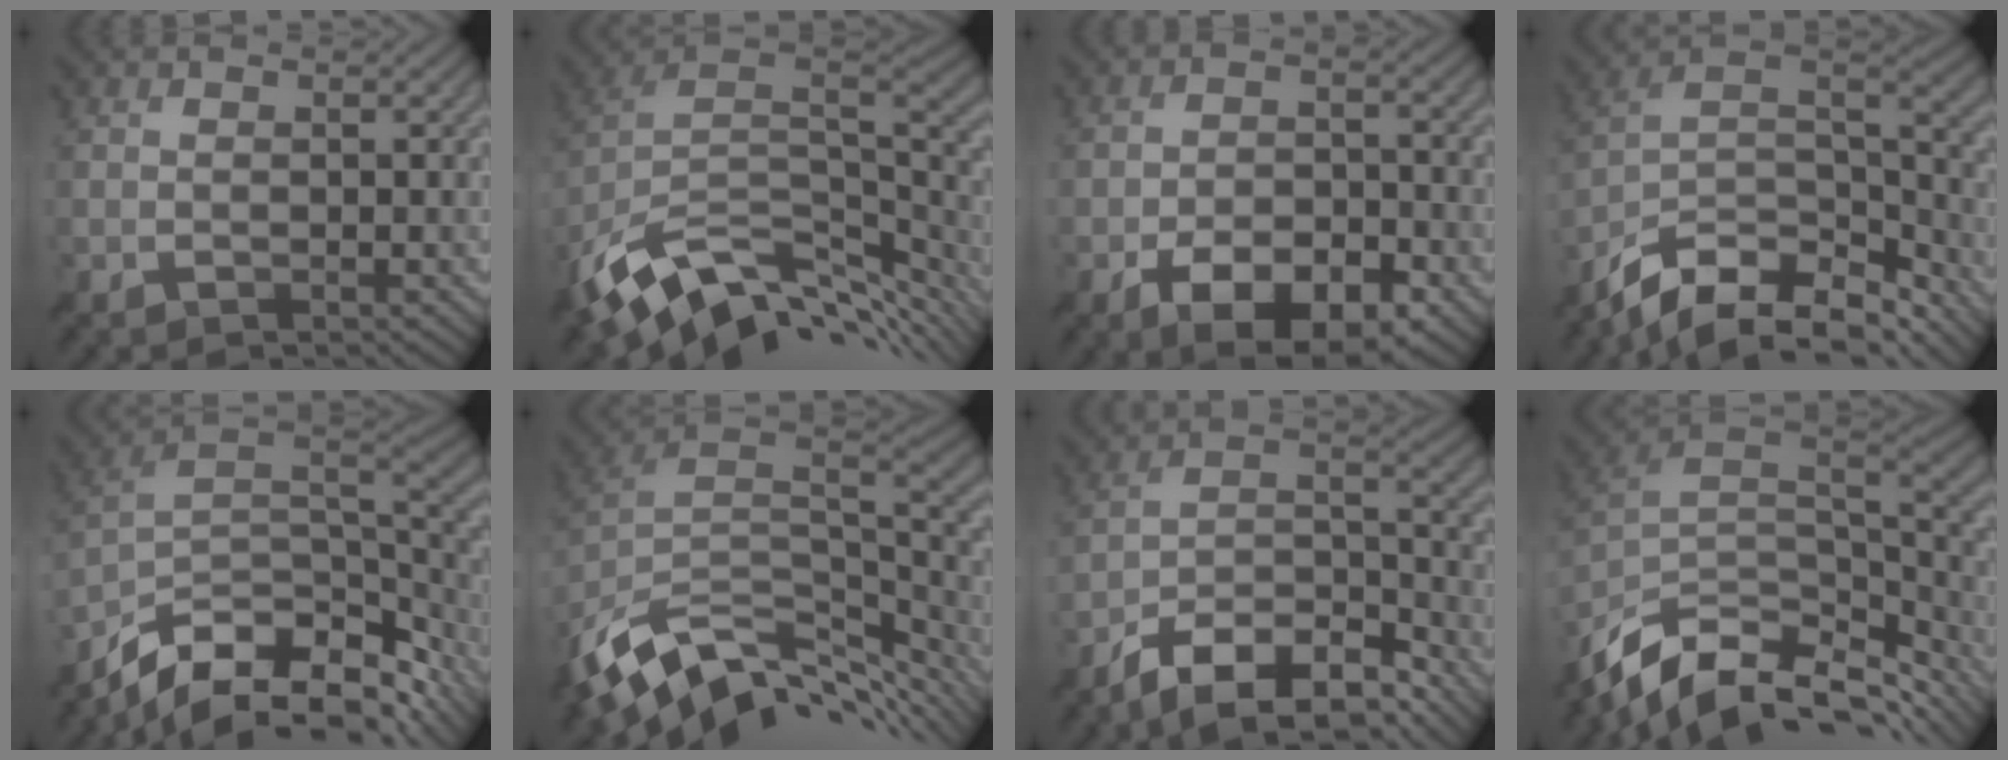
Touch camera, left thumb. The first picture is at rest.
{"total": 14.5, "force": [-5.9, 7.8, 10.7], "torque": [-0.238, -0.011, -0.103]}
{"total": 9.7, "force": [-5.4, 4.4, 6.7], "torque": [-0.112, 0.002, -0.094]}
{"total": 15.2, "force": [-10.8, 6.5, 8.4], "torque": [-0.210, -0.016, -0.174]}
{"total": 15.0, "force": [-8.3, 7.3, 10.1], "torque": [-0.221, -0.025, -0.132]}
{"total": 13.4, "force": [-6.5, 6.8, 9.5], "torque": [-0.214, -0.013, -0.111]}
{"total": 13.6, "force": [-10.7, 4.1, 7.4], "torque": [-0.145, 0.009, -0.192]}
{"total": 14.4, "force": [-8.6, 7.0, 9.1], "torque": [-0.215, -0.020, -0.145]}